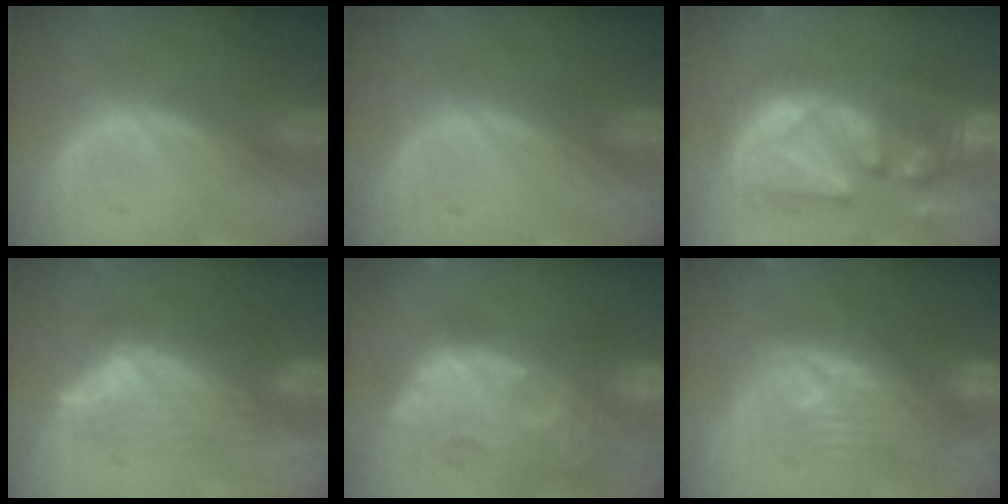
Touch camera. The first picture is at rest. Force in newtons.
{"total": 0.0}
{"total": 11.5, "press": 10.8, "slide": 4.1}
{"total": 7.9, "press": 6.8, "slide": 4.1}
{"total": 13.5, "press": 12.3, "slide": 5.5}
{"total": 8.2, "press": 8.2, "slide": 0.6}